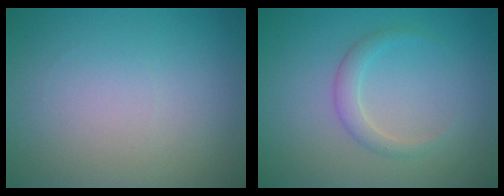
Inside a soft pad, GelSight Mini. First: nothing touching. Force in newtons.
{"total": 1.7, "press": 1.7, "slide": 0.1}